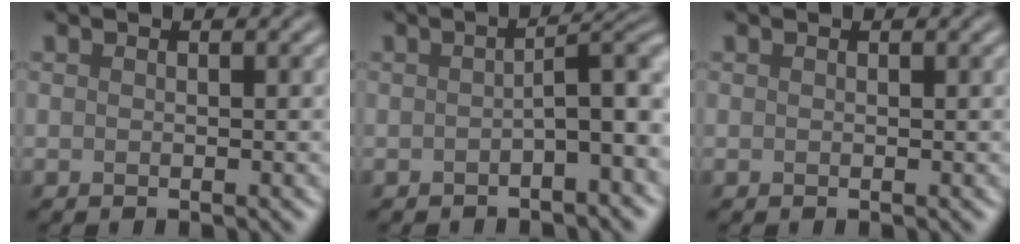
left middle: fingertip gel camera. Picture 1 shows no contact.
{"total": 4.1, "force": [-0.9, 1.1, 3.8], "torque": [-0.052, 0.014, -0.017]}
{"total": 0.0}